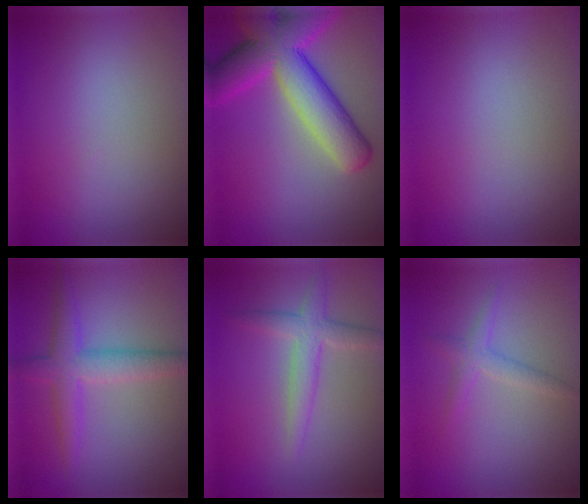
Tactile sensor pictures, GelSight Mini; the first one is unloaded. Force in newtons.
{"total": 10.1, "press": 10.1, "slide": 0.4}
{"total": 0.0}
{"total": 4.0, "press": 4.0, "slide": 0.1}
{"total": 3.0, "press": 3.0, "slide": 0.1}
{"total": 1.7, "press": 1.7, "slide": 0.1}